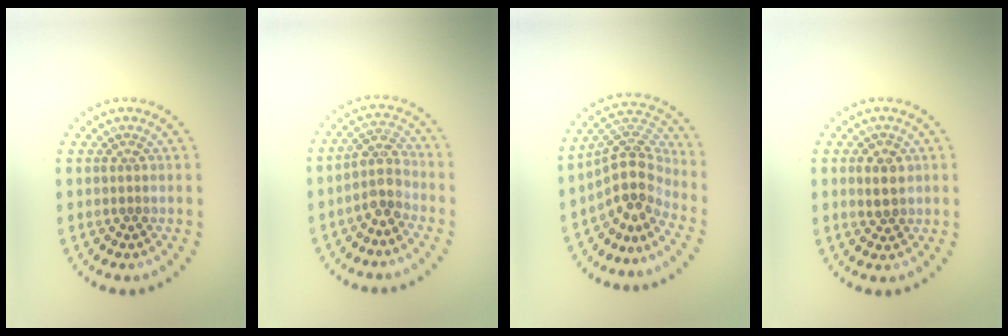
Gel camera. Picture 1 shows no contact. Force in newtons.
{"total": 3.2, "press": 2.4, "slide": 2.0}
{"total": 4.5, "press": 3.4, "slide": 3.0}
{"total": 2.3, "press": 2.3, "slide": 0.6}